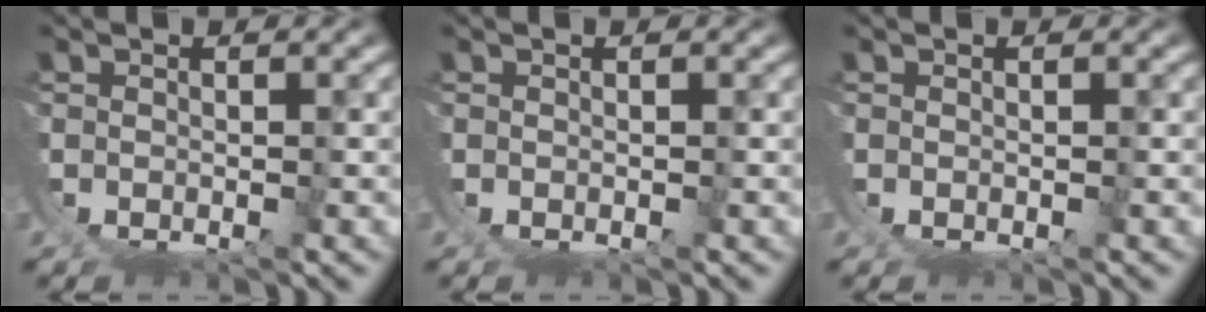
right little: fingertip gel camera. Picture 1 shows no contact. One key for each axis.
{"total": 0.0}
{"total": 0.0}